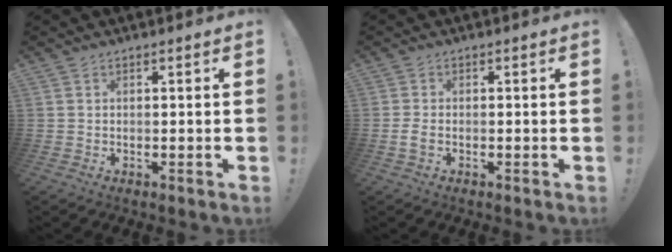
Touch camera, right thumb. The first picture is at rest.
{"total": 2.1, "force": [-0.8, 1.2, 1.6], "torque": [-0.040, 0.006, -0.013]}